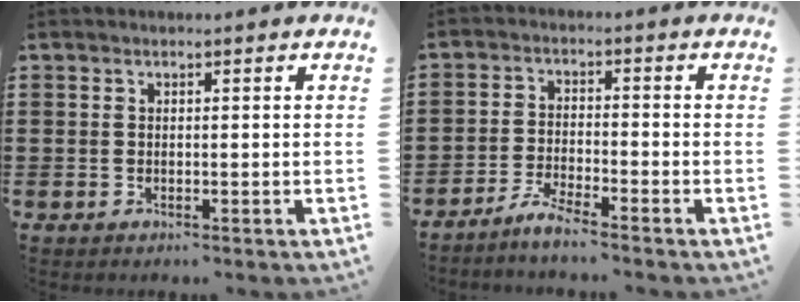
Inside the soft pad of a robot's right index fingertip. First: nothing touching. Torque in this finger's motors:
{"motor_torque": [-0.52, 0.62, 0.14, 0.03]}